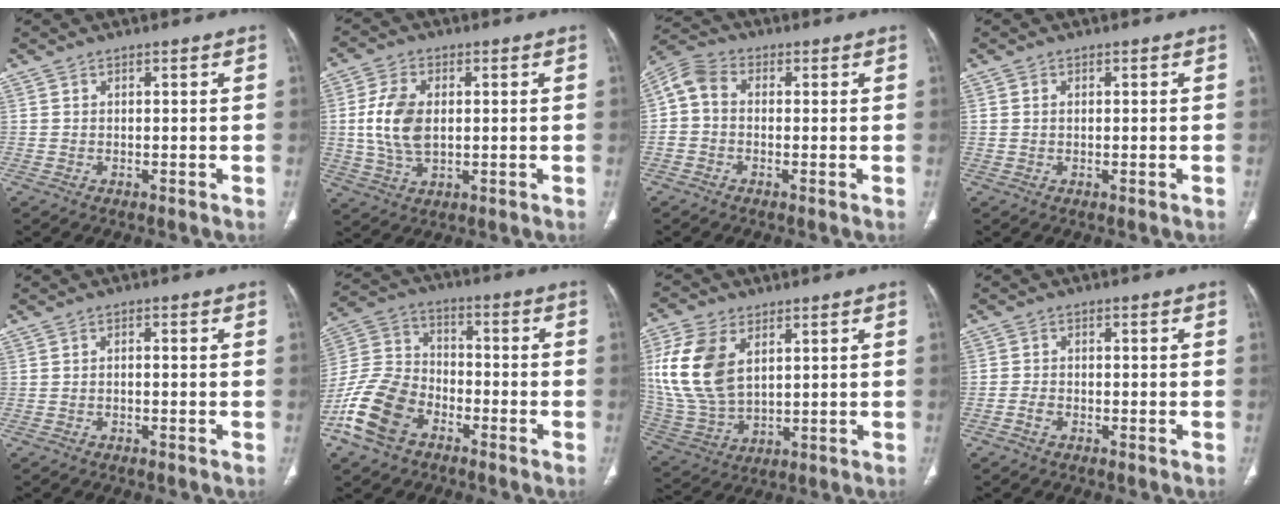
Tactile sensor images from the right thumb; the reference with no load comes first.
{"total": 9.6, "force": [0.7, 5.8, 7.6], "torque": [-0.156, 0.000, 0.019]}
{"total": 6.0, "force": [0.0, 4.5, 4.0], "torque": [-0.072, 0.020, -0.015]}
{"total": 1.0, "force": [0.1, 0.7, 0.7], "torque": [-0.016, 0.002, 0.003]}
{"total": 0.8, "force": [-0.4, 0.4, 0.6], "torque": [-0.010, 0.008, -0.008]}
{"total": 14.0, "force": [-7.4, 9.1, 7.6], "torque": [-0.154, 0.047, -0.149]}
{"total": 15.5, "force": [4.5, 9.5, 11.4], "torque": [-0.235, -0.010, 0.099]}
{"total": 1.8, "force": [-1.1, 1.1, 0.9], "torque": [-0.017, 0.009, -0.022]}